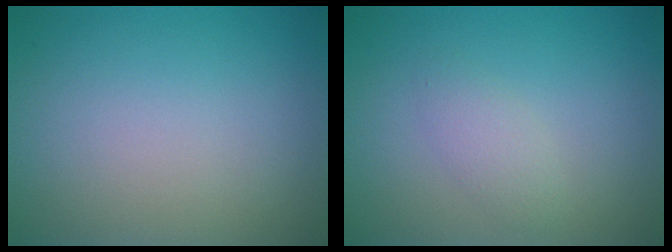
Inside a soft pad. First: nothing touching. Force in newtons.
{"total": 1.7, "press": 1.6, "slide": 0.0}